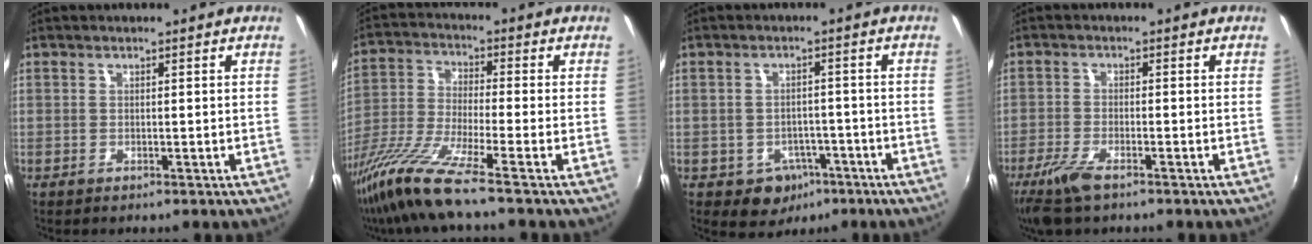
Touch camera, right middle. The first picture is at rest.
{"total": 12.8, "force": [-9.8, -1.1, 8.2], "torque": [-0.173, -0.032, -0.189]}
{"total": 6.0, "force": [-3.1, 4.9, 1.8], "torque": [-0.042, 0.013, -0.027]}
{"total": 6.2, "force": [-4.3, 1.4, 4.2], "torque": [-0.106, -0.015, -0.085]}